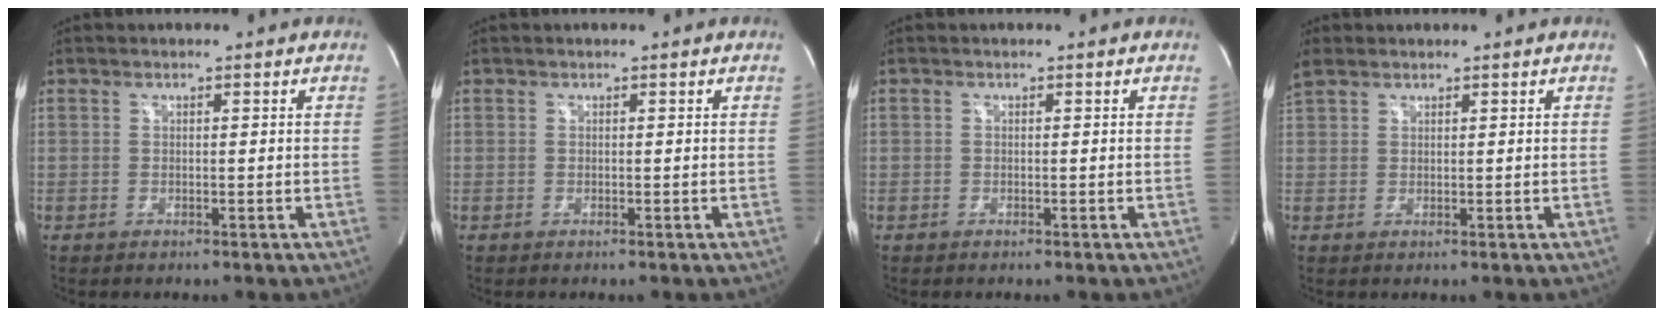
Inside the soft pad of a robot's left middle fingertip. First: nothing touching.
{"total": 0.0}
{"total": 0.0}
{"total": 3.1, "force": [2.6, 1.4, 1.1], "torque": [-0.037, 0.021, 0.058]}